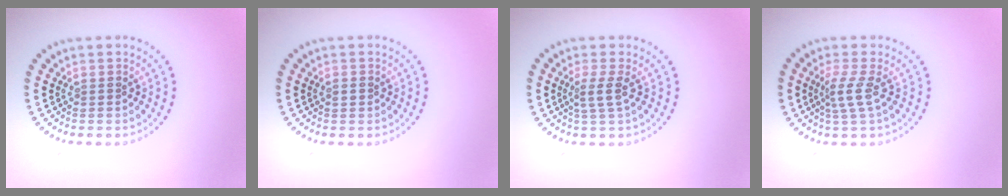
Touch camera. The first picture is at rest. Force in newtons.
{"total": 0.9, "press": 0.9, "slide": 0.1}
{"total": 1.7, "press": 1.4, "slide": 1.0}
{"total": 2.2, "press": 1.6, "slide": 1.5}